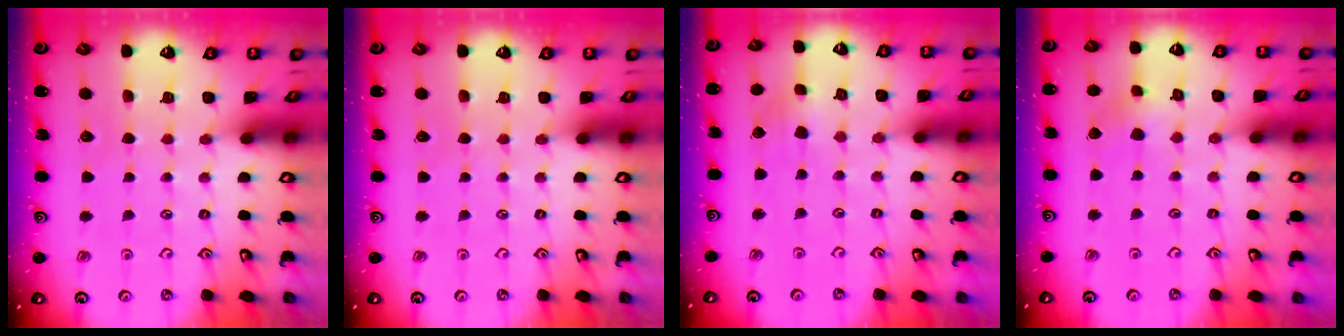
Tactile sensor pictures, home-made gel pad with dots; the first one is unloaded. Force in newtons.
{"total": 0.0}
{"total": 2.8, "press": 2.8, "slide": 0.2}
{"total": 3.6, "press": 3.6, "slide": 0.4}